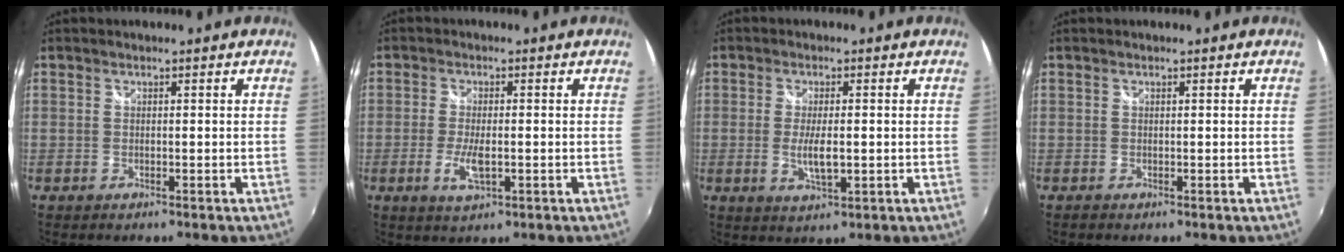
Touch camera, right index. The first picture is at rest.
{"total": 4.7, "force": [-1.4, 1.3, 4.3], "torque": [-0.092, -0.009, -0.026]}
{"total": 4.9, "force": [-0.6, 1.5, 4.6], "torque": [-0.089, -0.010, -0.008]}
{"total": 0.0}